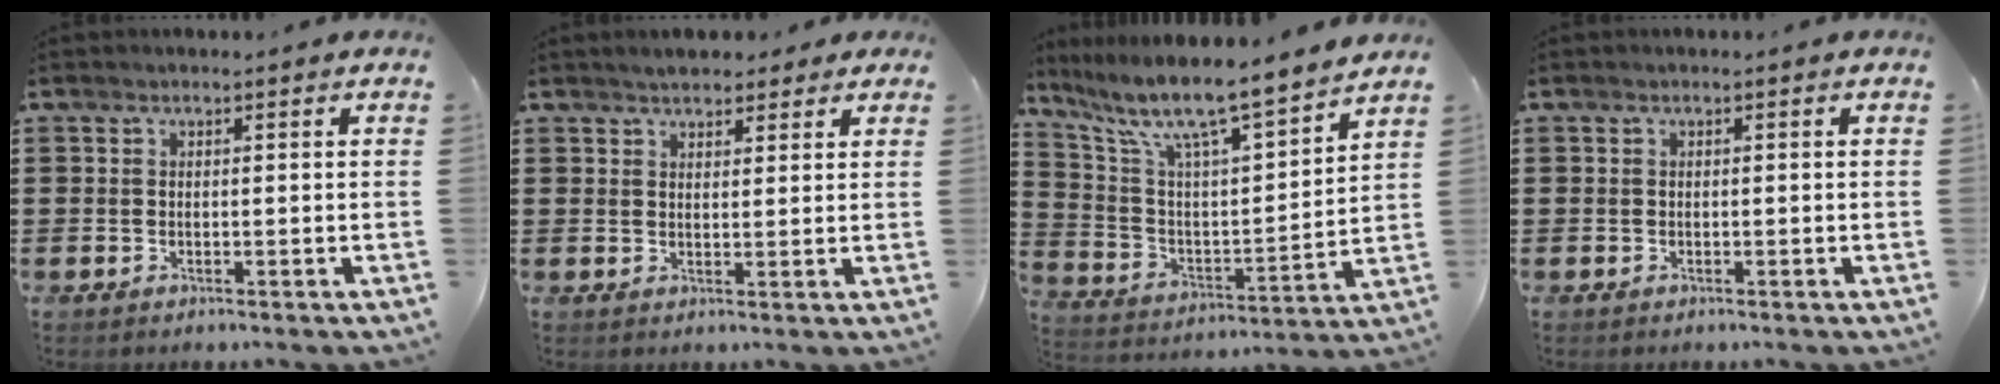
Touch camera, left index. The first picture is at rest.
{"total": 2.9, "force": [2.6, 1.2, 0.5], "torque": [-0.018, 0.005, 0.049]}
{"total": 8.9, "force": [7.5, 0.8, 4.9], "torque": [-0.128, -0.061, 0.117]}
{"total": 0.0}